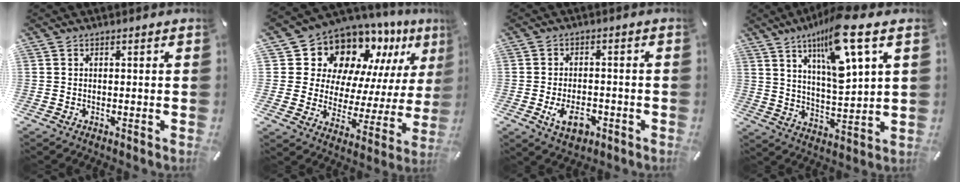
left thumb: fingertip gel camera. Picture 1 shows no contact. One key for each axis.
{"total": 13.9, "fx": 10.7, "fy": 8.4, "fz": 3.0, "tx": -0.056, "ty": -0.114, "tz": 0.184}
{"total": 6.9, "fx": -2.7, "fy": 4.4, "fz": 4.6, "tx": -0.080, "ty": 0.005, "tz": -0.053}
{"total": 15.0, "fx": 9.1, "fy": 3.0, "fz": 11.5, "tx": -0.201, "ty": -0.042, "tz": 0.149}